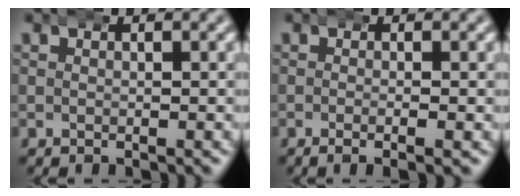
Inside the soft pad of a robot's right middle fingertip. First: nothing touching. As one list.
[{"total": 1.6, "force": [-0.9, -0.2, 1.3], "torque": [-0.025, 0.000, -0.018]}]